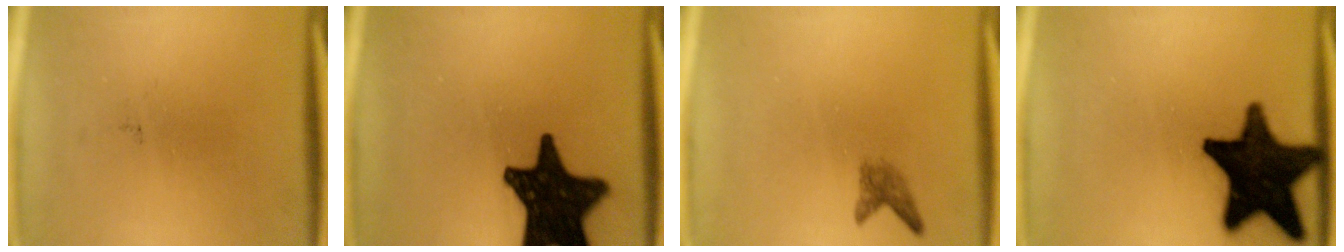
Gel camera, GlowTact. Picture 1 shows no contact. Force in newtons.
{"total": 18.9}
{"total": 1.8}
{"total": 19.3}